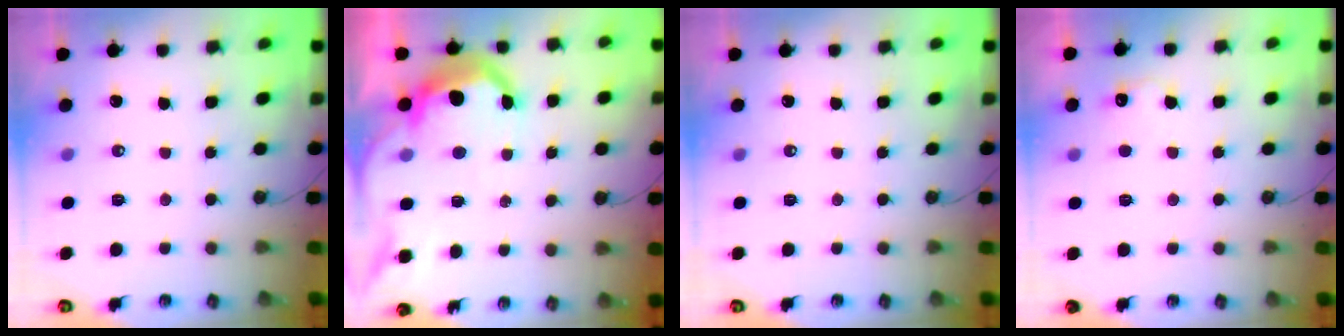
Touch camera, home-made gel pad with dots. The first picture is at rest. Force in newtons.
{"total": 14.4, "press": 14.3, "slide": 1.0}
{"total": 0.0}
{"total": 7.4, "press": 7.3, "slide": 1.4}